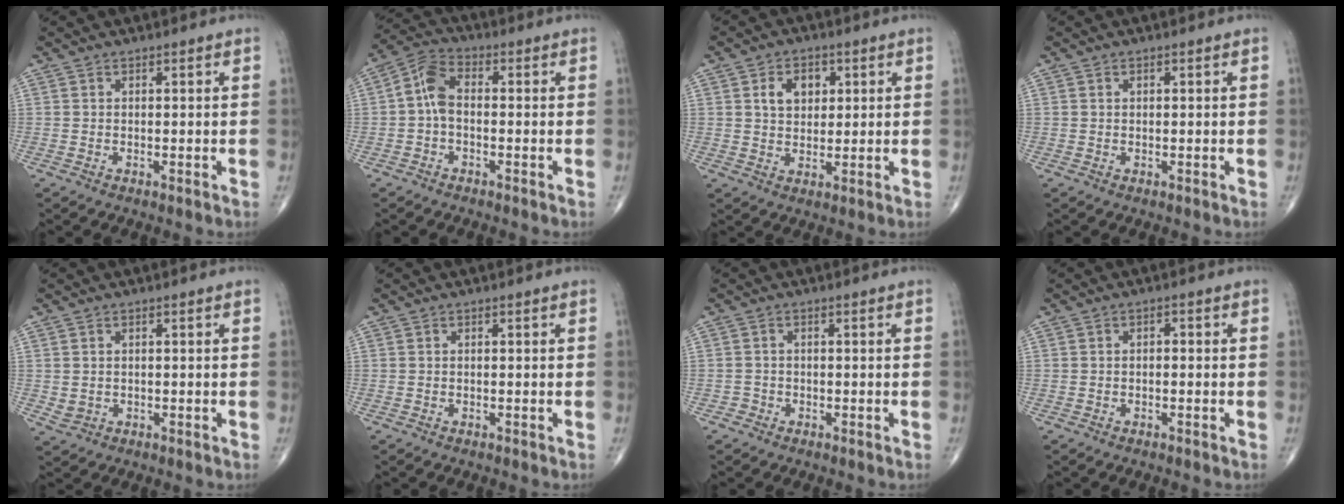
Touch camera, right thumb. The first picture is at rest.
{"total": 6.0, "force": [-0.5, 3.5, 4.8], "torque": [-0.091, 0.022, -0.022]}
{"total": 5.9, "force": [2.0, 4.3, 3.6], "torque": [-0.035, -0.007, 0.032]}
{"total": 0.0}
{"total": 1.8, "force": [0.2, 1.6, 0.9], "torque": [-0.014, -0.003, 0.010]}
{"total": 0.0}
{"total": 1.1, "force": [-0.6, 0.9, -0.1], "torque": [0.011, 0.006, -0.018]}
{"total": 1.0, "force": [-0.1, 0.6, 0.8], "torque": [-0.008, 0.006, -0.004]}